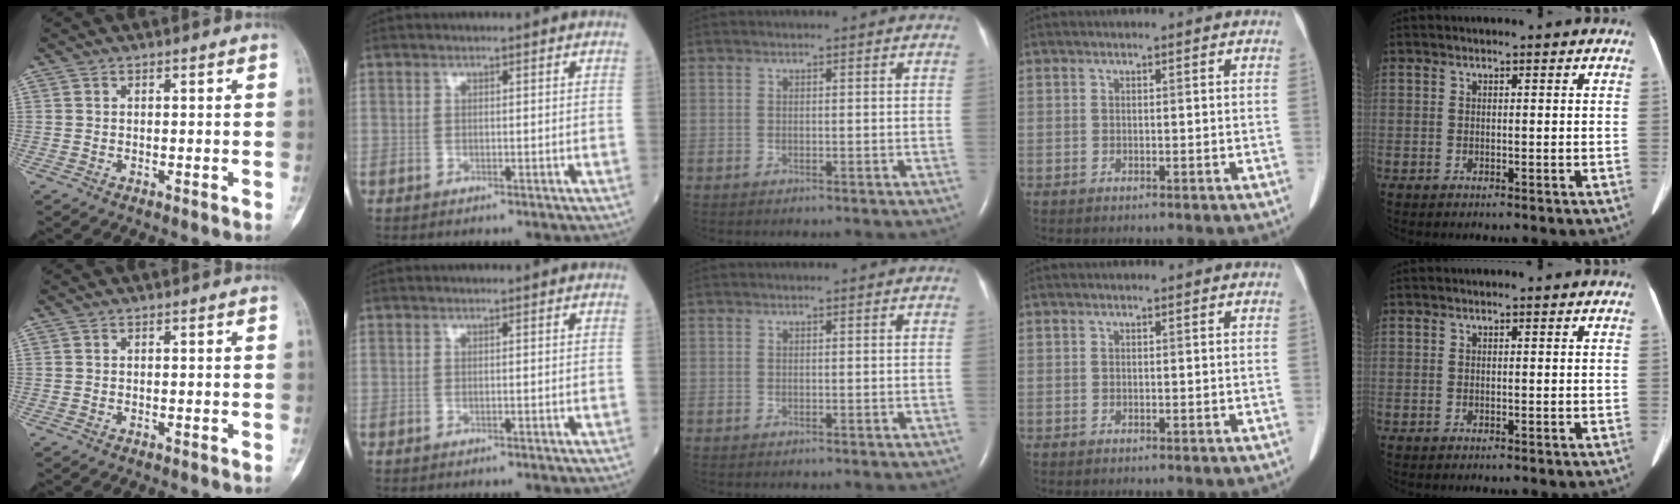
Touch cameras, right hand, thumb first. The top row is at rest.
{}